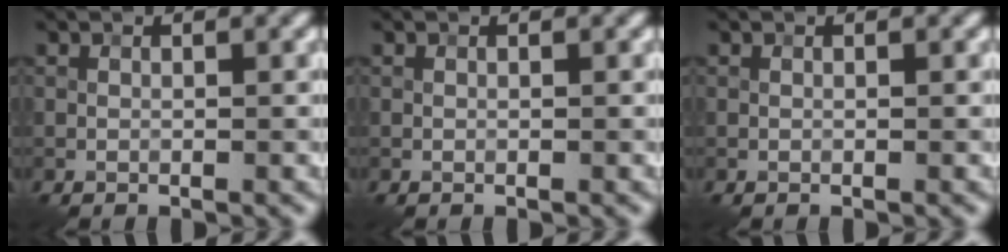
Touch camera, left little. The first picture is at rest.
{"total": 0.0}
{"total": 0.0}